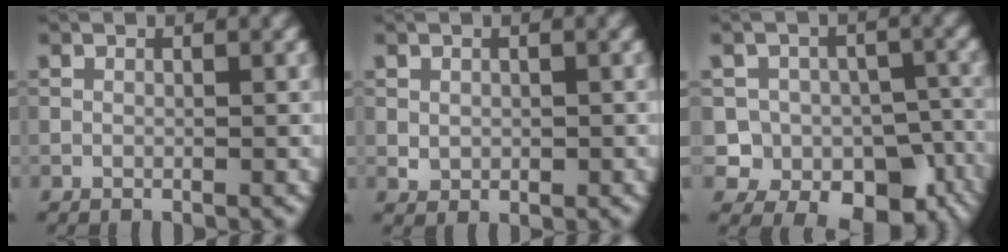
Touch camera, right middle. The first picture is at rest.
{"total": 1.1, "force": [0.2, 1.0, 0.5], "torque": [-0.008, -0.004, 0.006]}
{"total": 10.4, "force": [-5.1, 8.4, 3.6], "torque": [-0.035, -0.003, -0.089]}